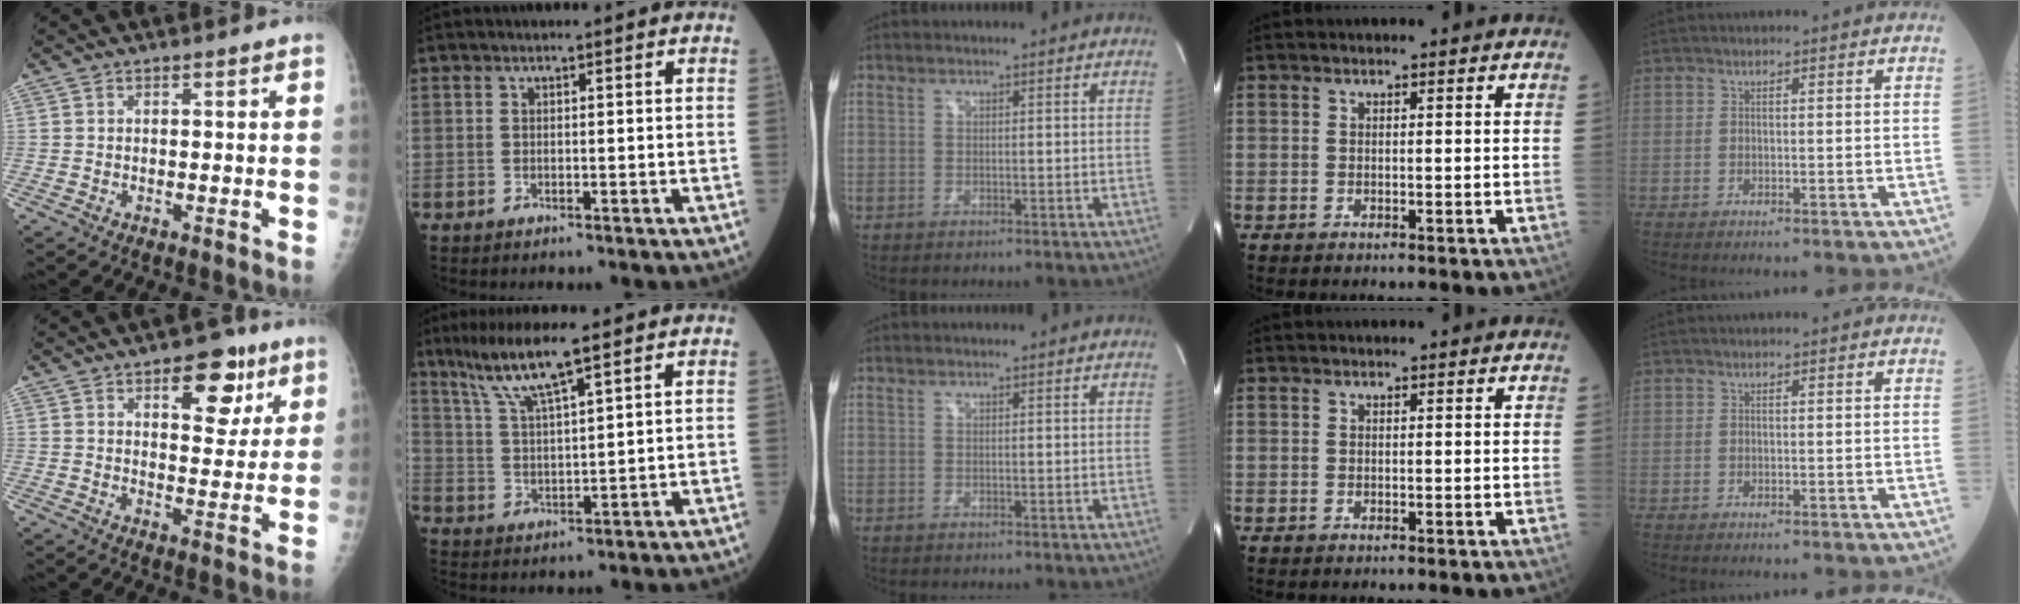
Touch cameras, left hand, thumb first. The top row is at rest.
{"thumb": {"total": 10.3, "force": [5.3, 5.5, 7.0], "torque": [-0.055, -0.022, 0.070]}, "index": {"total": 8.2, "force": [5.8, 0.0, 5.8], "torque": [-0.118, 0.006, 0.113]}}